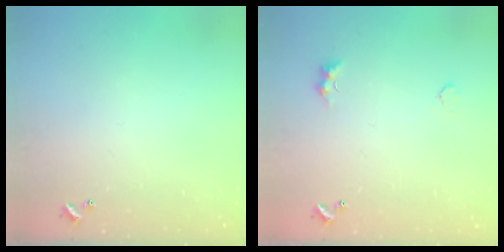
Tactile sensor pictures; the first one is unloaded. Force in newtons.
{"total": 2.0, "press": 2.0, "slide": 0.5}